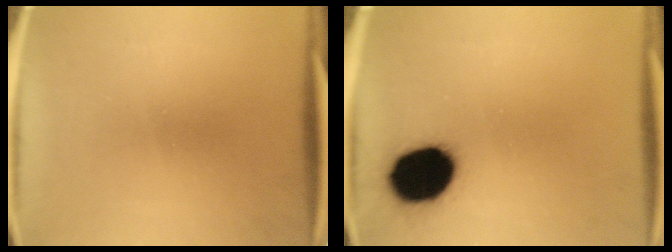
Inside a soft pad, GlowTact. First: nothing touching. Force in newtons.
{"total": 17.4}